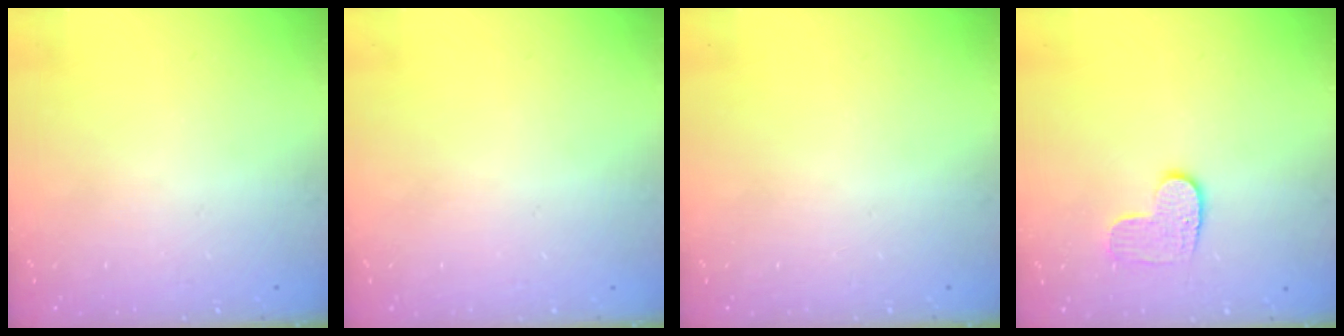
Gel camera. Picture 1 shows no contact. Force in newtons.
{"total": 0.6, "press": 0.6, "slide": 0.2}
{"total": 0.0}
{"total": 7.0, "press": 7.0, "slide": 0.2}